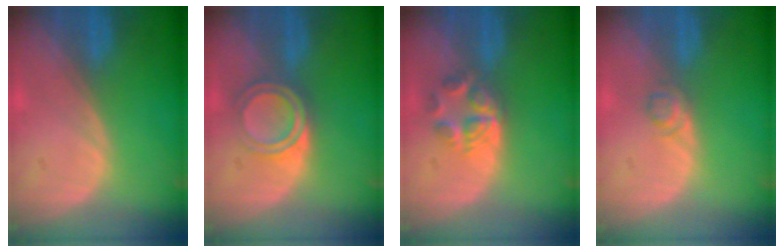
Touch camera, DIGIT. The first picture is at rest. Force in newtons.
{"total": 5.3, "press": 4.9, "slide": 1.9}
{"total": 6.0, "press": 5.0, "slide": 3.3}
{"total": 1.9, "press": 1.8, "slide": 0.2}